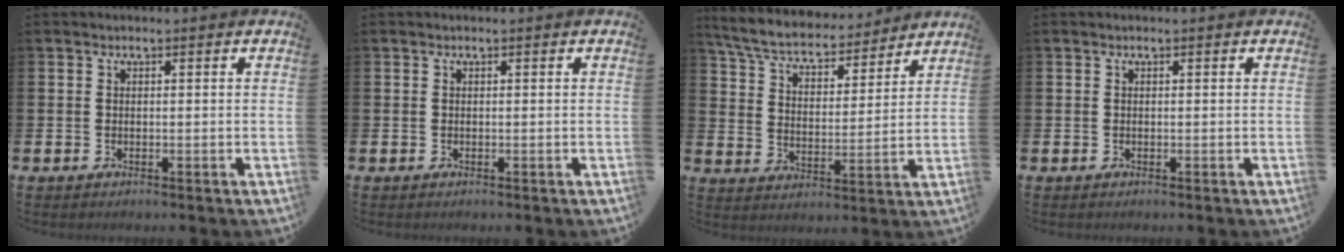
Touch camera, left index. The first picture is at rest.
{"total": 0.0}
{"total": 6.4, "force": [6.0, 1.7, 1.7], "torque": [-0.070, -0.044, 0.102]}
{"total": 0.0}